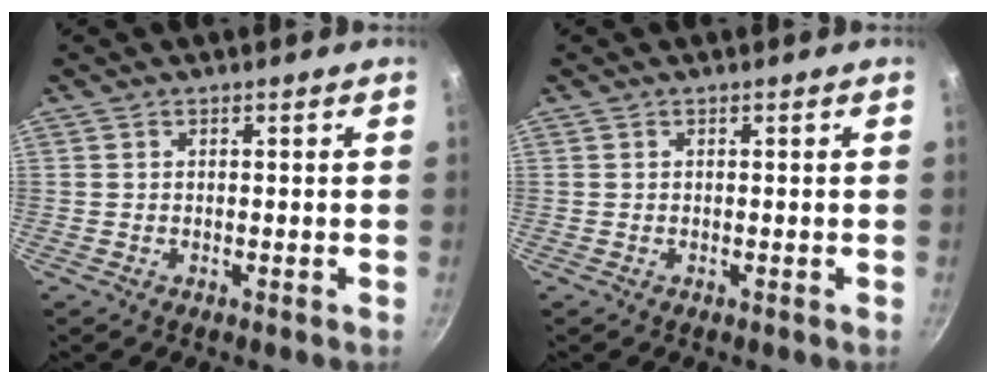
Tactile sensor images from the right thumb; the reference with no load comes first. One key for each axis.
{"total": 0.0}